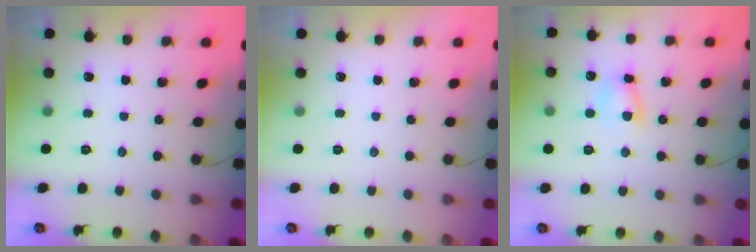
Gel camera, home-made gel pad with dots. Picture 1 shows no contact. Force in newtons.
{"total": 0.0}
{"total": 5.6, "press": 5.5, "slide": 1.0}